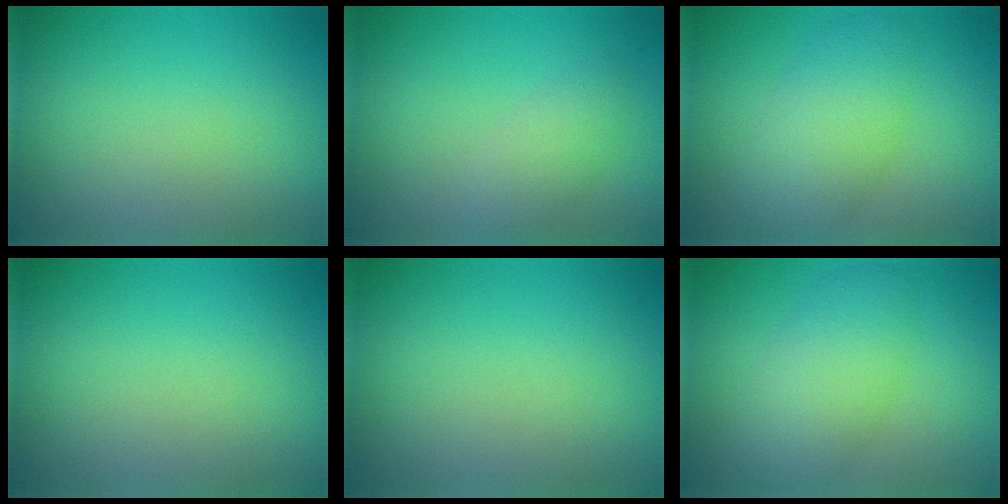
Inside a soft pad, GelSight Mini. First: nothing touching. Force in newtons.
{"total": 2.1, "press": 2.1, "slide": 0.1}
{"total": 4.9, "press": 4.9, "slide": 0.2}
{"total": 0.0}
{"total": 0.0}
{"total": 5.0, "press": 5.0, "slide": 0.1}